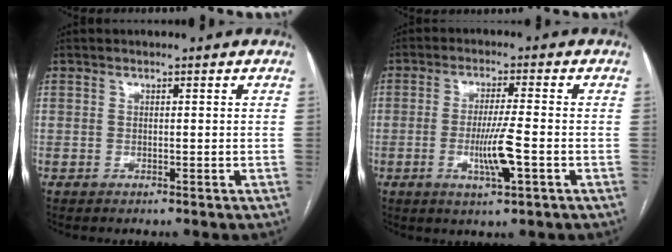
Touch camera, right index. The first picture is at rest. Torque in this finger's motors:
{"motor_torque": [0.15, -0.11, 0.13, 0.08]}